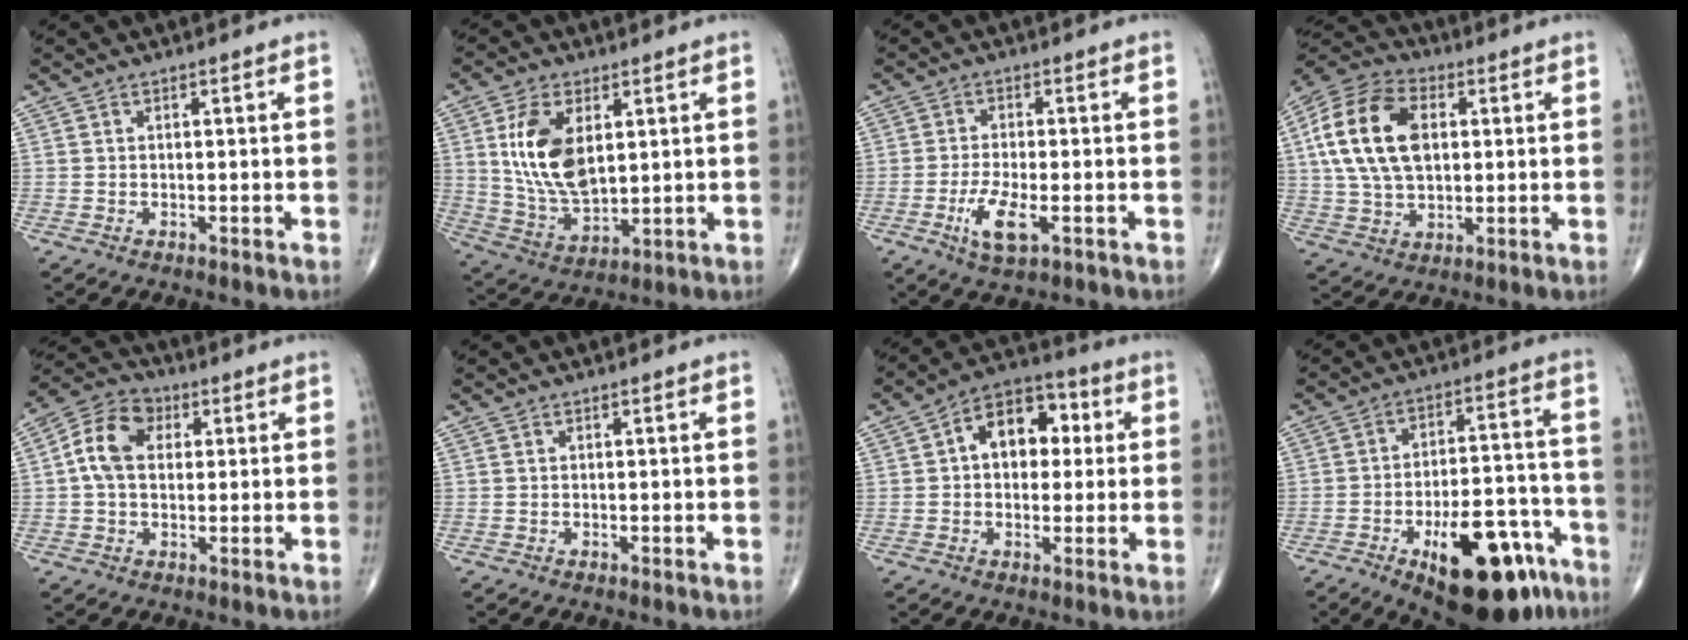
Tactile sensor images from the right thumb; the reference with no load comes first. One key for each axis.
{"total": 13.6, "fx": 3.5, "fy": 7.4, "fz": 10.9, "tx": -0.203, "ty": -0.020, "tz": 0.076}
{"total": 6.6, "fx": -2.5, "fy": 2.2, "fz": 5.7, "tx": -0.115, "ty": -0.001, "tz": -0.042}
{"total": 17.9, "fx": 3.0, "fy": 11.1, "fz": 13.8, "tx": -0.265, "ty": 0.010, "tz": 0.050}
{"total": 9.5, "fx": 1.5, "fy": 6.7, "fz": 6.5, "tx": -0.114, "ty": 0.019, "tz": 0.018}
{"total": 0.0}
{"total": 12.0, "fx": 2.2, "fy": 8.2, "fz": 8.5, "tx": -0.091, "ty": 0.023, "tz": 0.024}
{"total": 21.9, "fx": -11.7, "fy": 9.2, "fz": 16.1, "tx": -0.180, "ty": 0.068, "tz": -0.160}